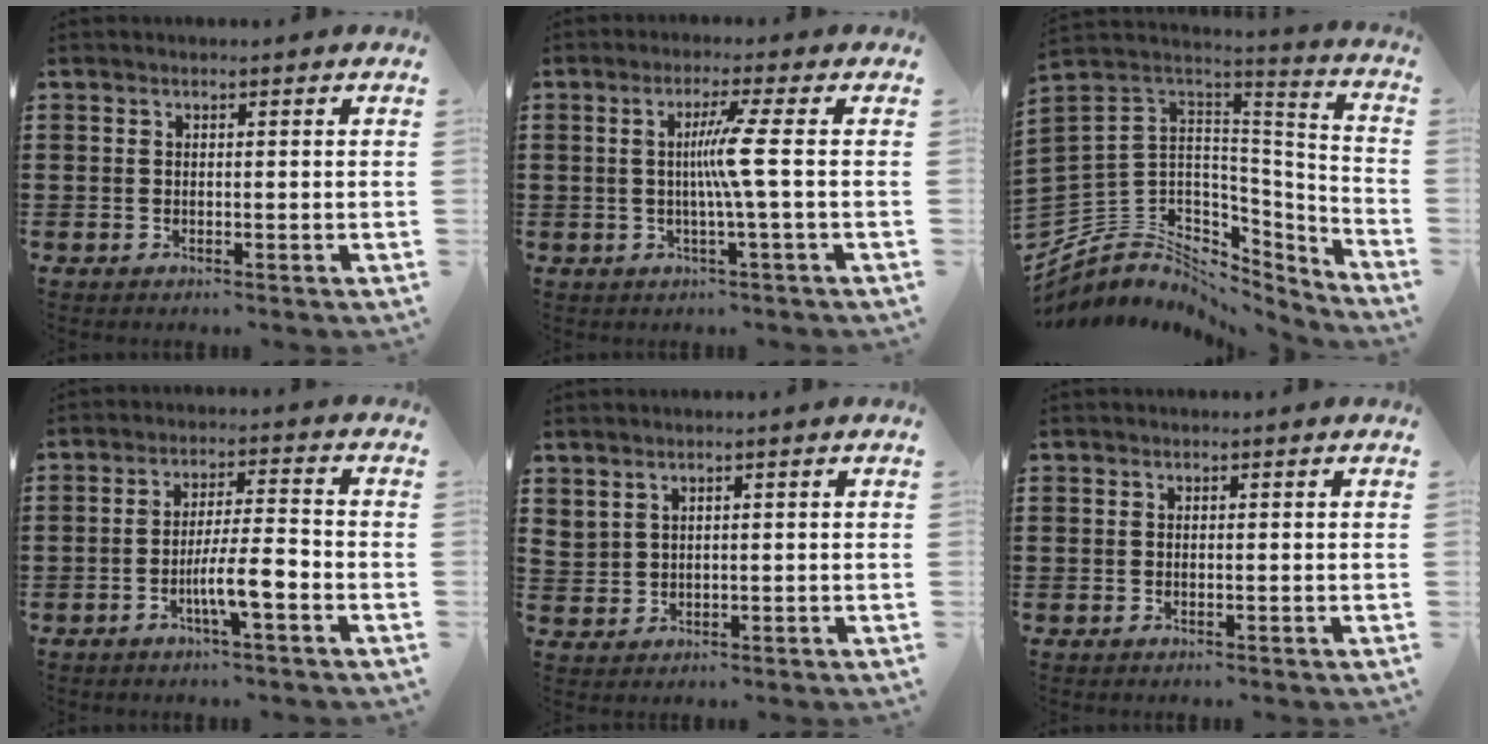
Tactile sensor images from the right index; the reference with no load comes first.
{"total": 5.6, "force": [-0.1, -1.2, 5.5], "torque": [-0.101, -0.009, -0.011]}
{"total": 7.1, "force": [-1.1, 6.7, 2.0], "torque": [-0.084, -0.030, -0.014]}
{"total": 7.0, "force": [-2.9, 1.0, 6.3], "torque": [-0.116, -0.004, -0.055]}
{"total": 1.7, "force": [1.4, 1.0, 0.4], "torque": [-0.013, 0.004, 0.027]}
{"total": 0.0}